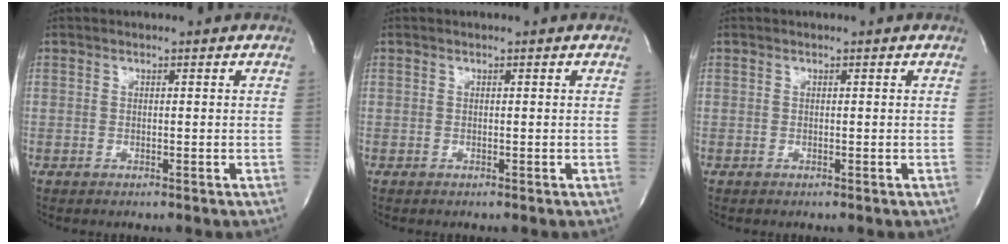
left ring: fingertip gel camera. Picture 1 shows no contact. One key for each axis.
{"total": 0.0}
{"total": 0.0}